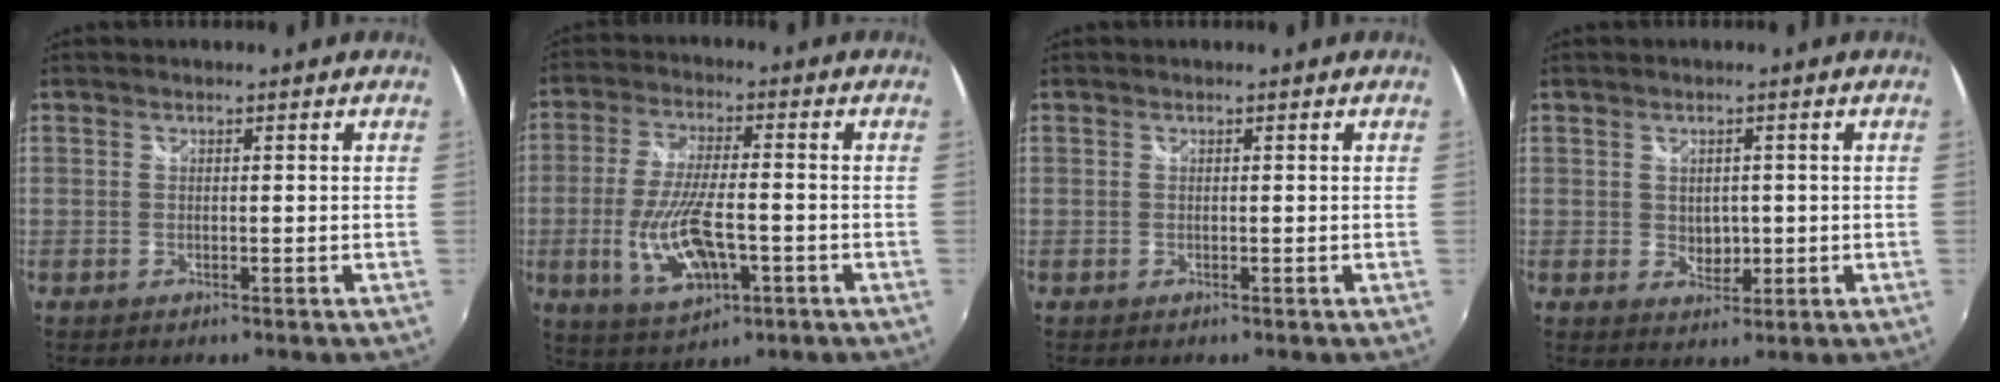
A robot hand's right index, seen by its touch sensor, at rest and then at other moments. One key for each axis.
{"total": 12.6, "fx": -3.7, "fy": 4.5, "fz": 11.2, "tx": -0.227, "ty": -0.016, "tz": -0.059}
{"total": 0.0}
{"total": 3.2, "fx": 0.0, "fy": 2.6, "fz": 1.9, "tx": -0.026, "ty": -0.003, "tz": 0.003}